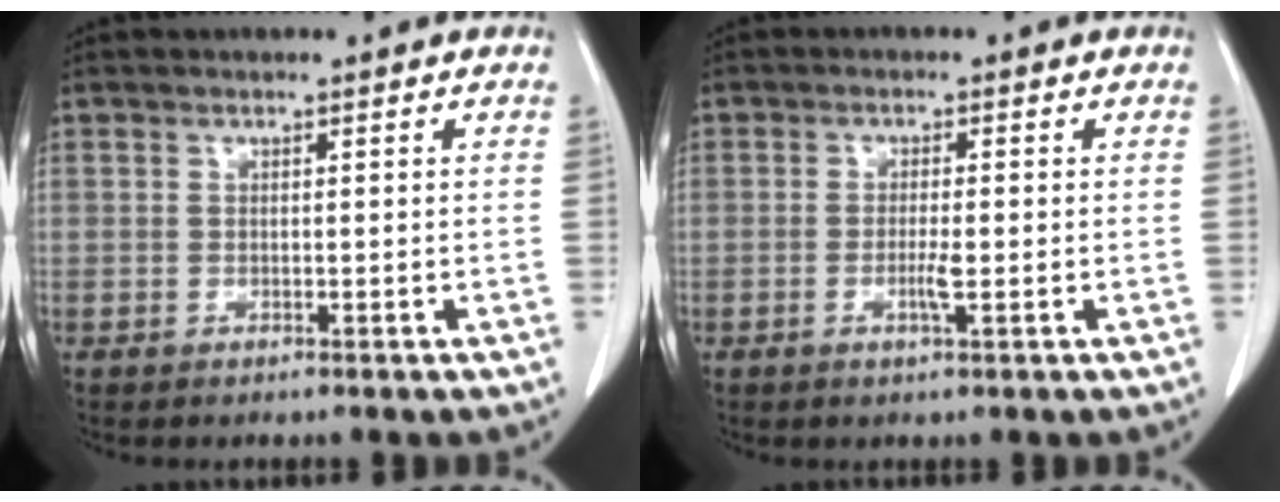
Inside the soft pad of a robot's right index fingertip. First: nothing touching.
{"total": 2.6, "force": [-0.7, 0.3, 2.5], "torque": [-0.050, -0.003, -0.012]}